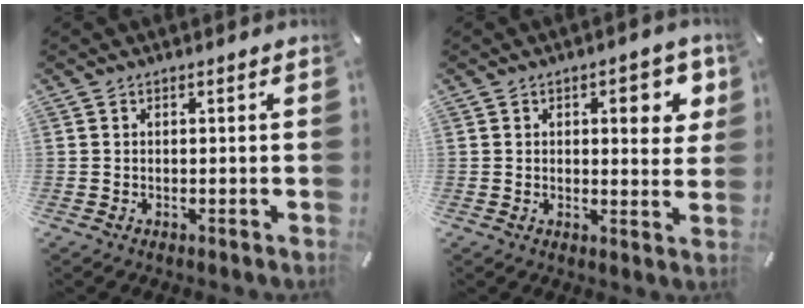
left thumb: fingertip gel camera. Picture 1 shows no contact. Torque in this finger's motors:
{"motor_torque": [1.37, 1.19, 0.57, -0.58, 0.07]}